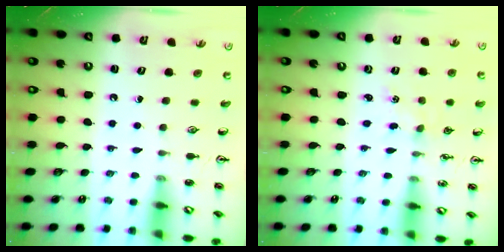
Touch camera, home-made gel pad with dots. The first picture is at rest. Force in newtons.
{"total": 1.7, "press": 1.6, "slide": 0.2}